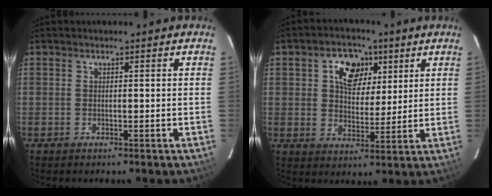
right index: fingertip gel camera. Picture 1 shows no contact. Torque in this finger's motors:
{"motor_torque": [0.28, 0.05, 0.44, 0.09]}